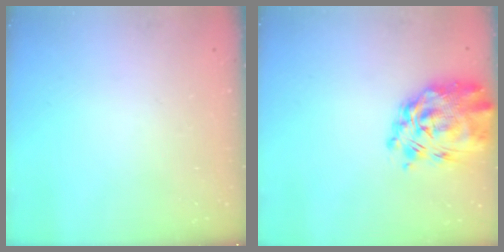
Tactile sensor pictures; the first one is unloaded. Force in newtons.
{"total": 8.4, "press": 7.7, "slide": 3.5}